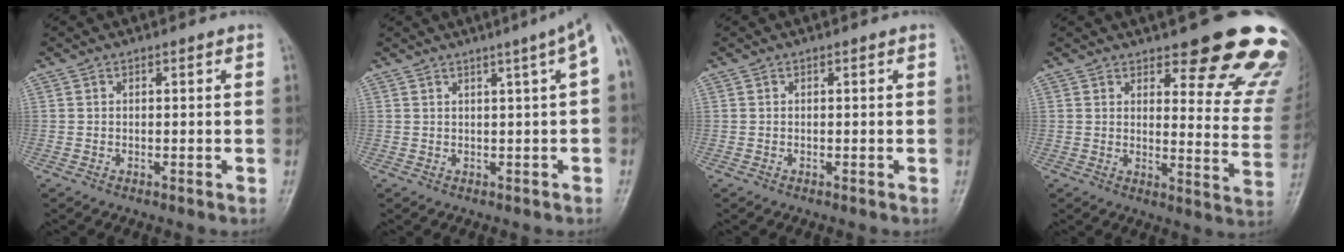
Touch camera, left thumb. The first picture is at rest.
{"total": 5.0, "force": [1.6, 0.2, 4.7], "torque": [-0.057, 0.014, 0.016]}
{"total": 0.0}
{"total": 18.9, "force": [14.2, 6.0, 11.0], "torque": [-0.078, -0.090, 0.163]}